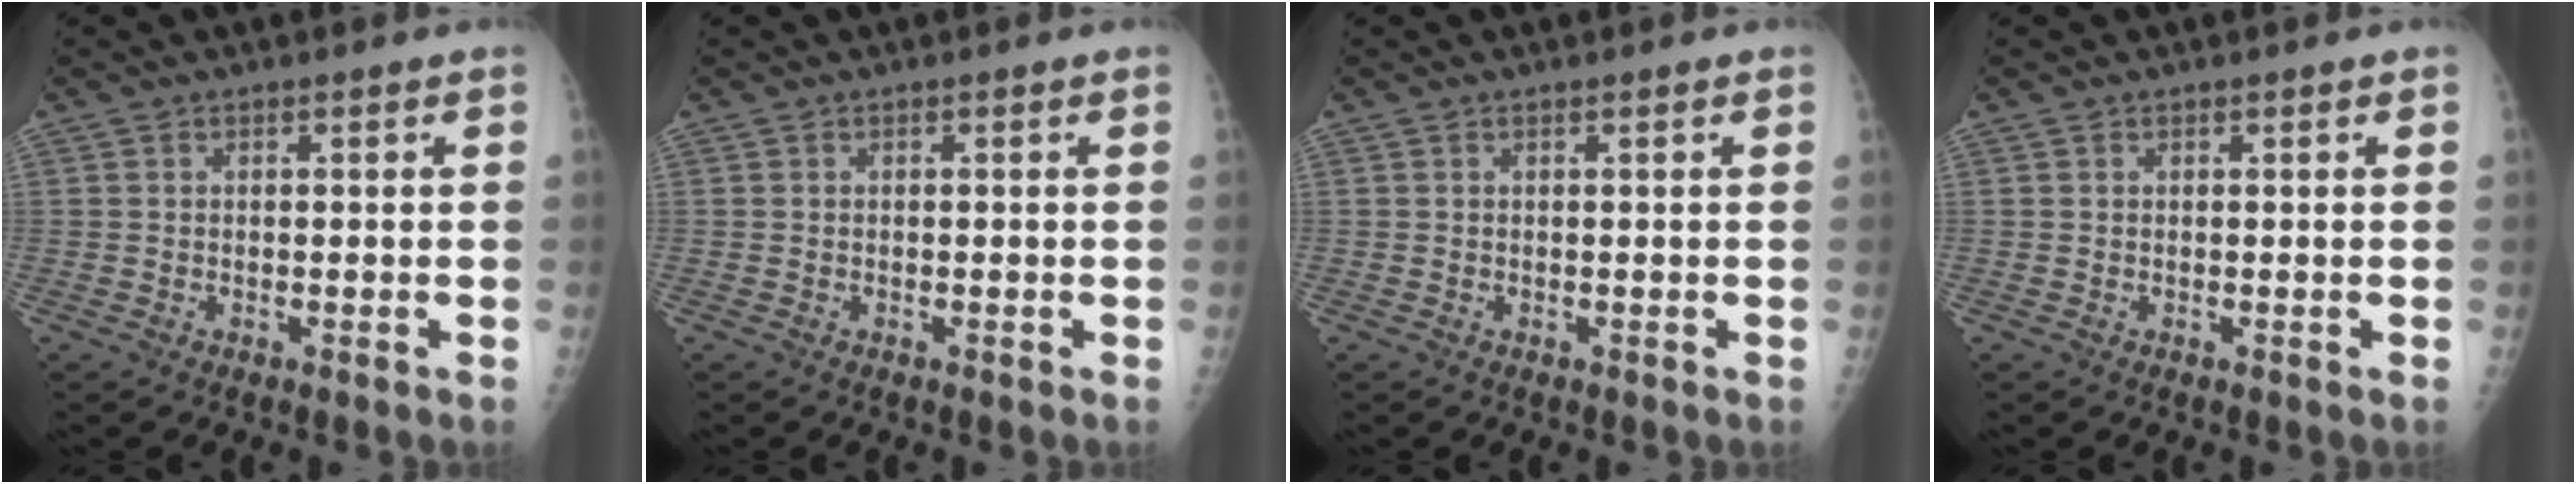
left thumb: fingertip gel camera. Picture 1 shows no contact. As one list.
[{"total": 0.0}, {"total": 0.0}, {"total": 0.0}]